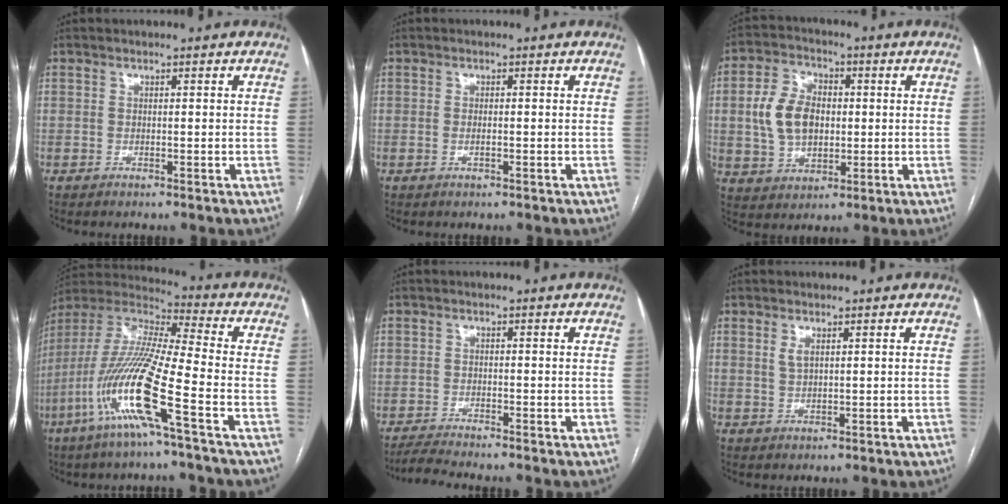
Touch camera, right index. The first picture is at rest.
{"total": 1.2, "force": [-0.3, 0.3, 1.1], "torque": [-0.024, -0.001, -0.005]}
{"total": 9.9, "force": [0.6, 6.8, 7.2], "torque": [-0.159, 0.022, 0.017]}
{"total": 17.4, "force": [-7.0, 0.3, 15.9], "torque": [-0.337, -0.019, -0.143]}
{"total": 2.6, "force": [-2.5, -0.7, 0.6], "torque": [-0.018, -0.016, -0.046]}
{"total": 1.8, "force": [0.8, 0.7, 1.4], "torque": [-0.030, -0.001, 0.021]}